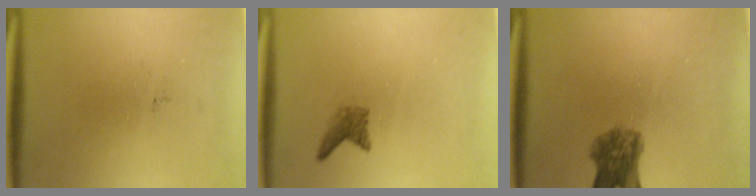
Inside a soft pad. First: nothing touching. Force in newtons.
{"total": 1.7}
{"total": 5.6}